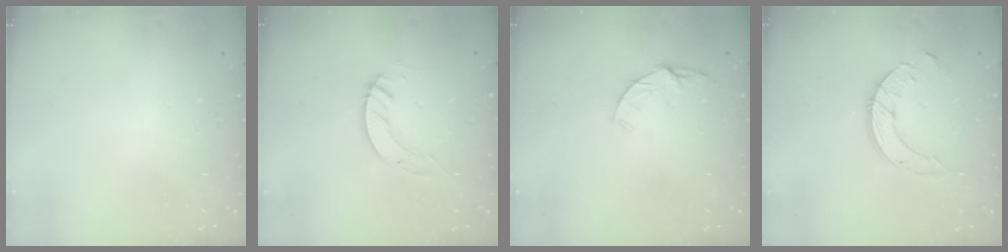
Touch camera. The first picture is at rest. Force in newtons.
{"total": 3.6, "press": 3.6, "slide": 0.1}
{"total": 4.5, "press": 4.5, "slide": 0.5}
{"total": 9.7, "press": 9.6, "slide": 0.8}